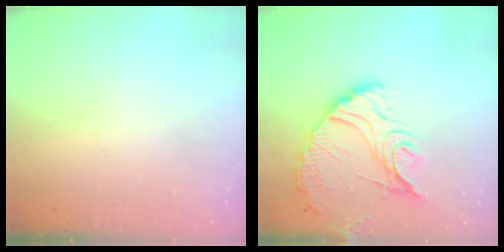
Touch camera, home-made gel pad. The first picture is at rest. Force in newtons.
{"total": 17.9, "press": 17.9, "slide": 0.6}